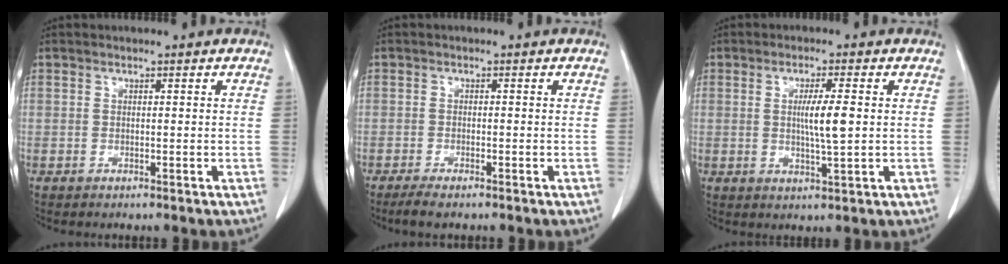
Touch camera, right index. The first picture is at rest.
{"total": 2.8, "force": [-2.2, 0.4, 1.7], "torque": [-0.035, -0.008, -0.038]}
{"total": 5.2, "force": [0.4, 0.1, 5.2], "torque": [-0.093, -0.006, 0.006]}